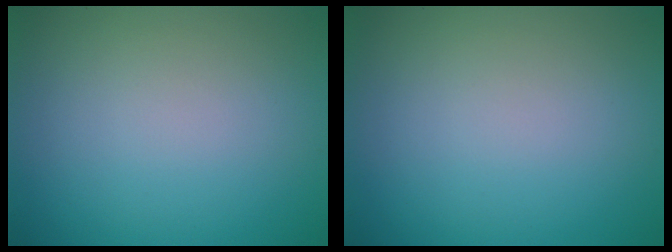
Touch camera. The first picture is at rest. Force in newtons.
{"total": 0.0}